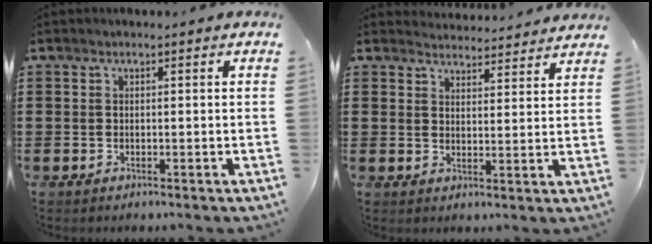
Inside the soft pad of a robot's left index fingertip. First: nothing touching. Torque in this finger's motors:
{"motor_torque": [1.07, -1.07, -0.15, -0.05]}